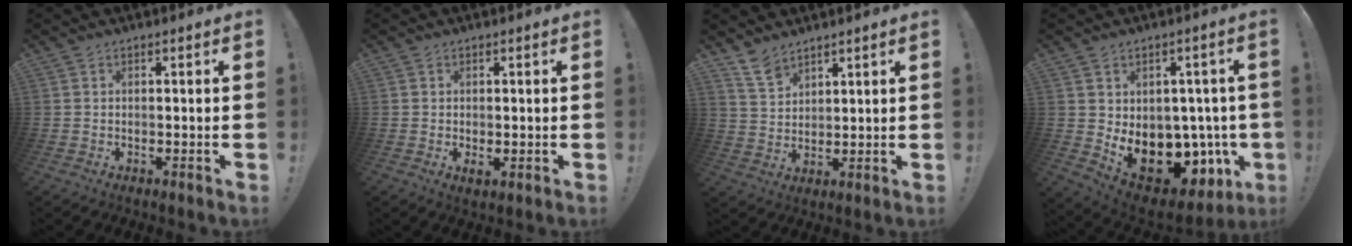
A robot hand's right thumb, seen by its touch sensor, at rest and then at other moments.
{"total": 1.5, "force": [0.3, 0.9, 1.2], "torque": [-0.015, 0.000, 0.005]}
{"total": 6.8, "force": [5.6, 3.2, 2.3], "torque": [-0.045, -0.036, 0.110]}
{"total": 13.5, "force": [-3.3, 9.8, 8.7], "torque": [-0.119, 0.000, -0.035]}